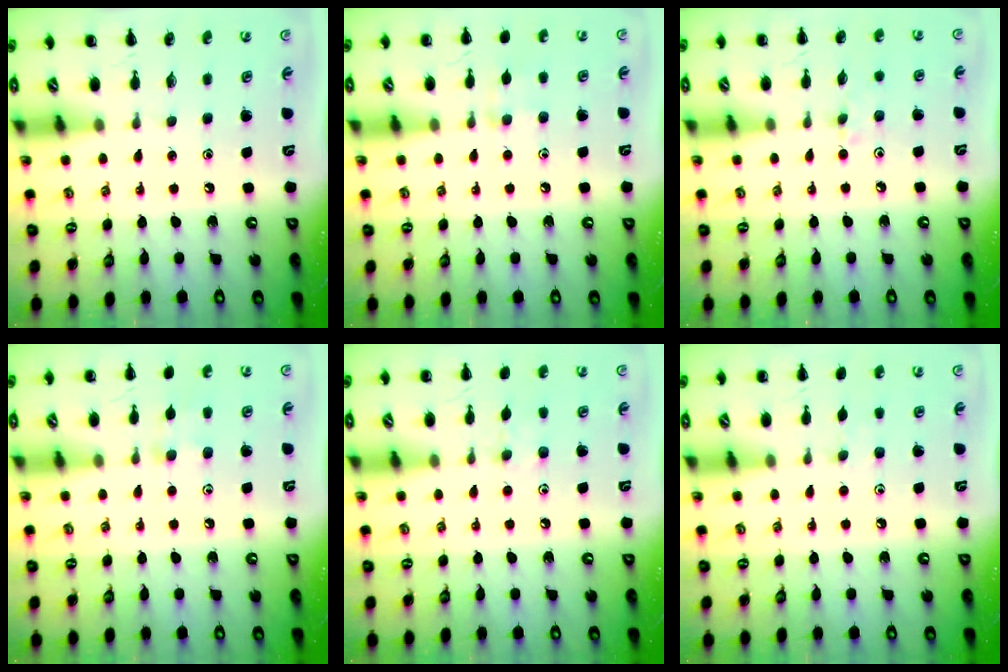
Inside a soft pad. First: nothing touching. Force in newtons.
{"total": 6.3, "press": 6.0, "slide": 2.2}
{"total": 5.7, "press": 5.4, "slide": 1.8}
{"total": 6.5, "press": 6.2, "slide": 2.0}
{"total": 4.9, "press": 4.5, "slide": 1.9}
{"total": 3.5, "press": 3.2, "slide": 1.3}